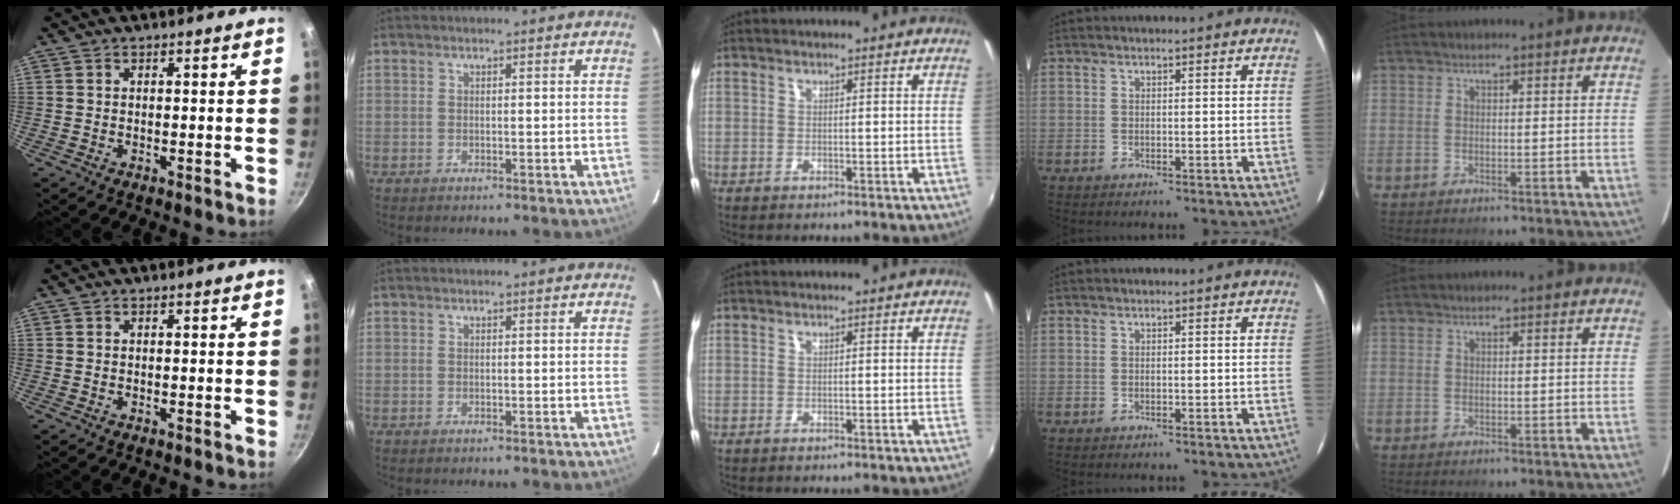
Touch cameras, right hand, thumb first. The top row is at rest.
{}